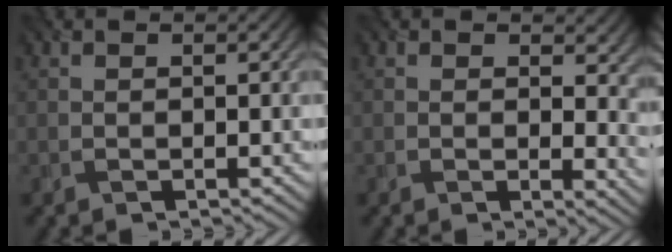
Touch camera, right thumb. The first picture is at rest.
{"total": 5.8, "force": [2.1, 3.1, 4.5], "torque": [-0.044, -0.012, 0.040]}